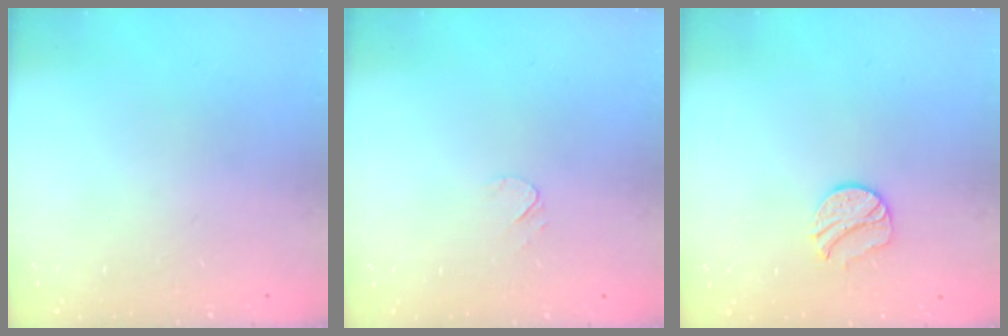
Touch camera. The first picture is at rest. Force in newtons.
{"total": 3.5, "press": 3.5, "slide": 0.5}
{"total": 8.7, "press": 8.7, "slide": 0.2}